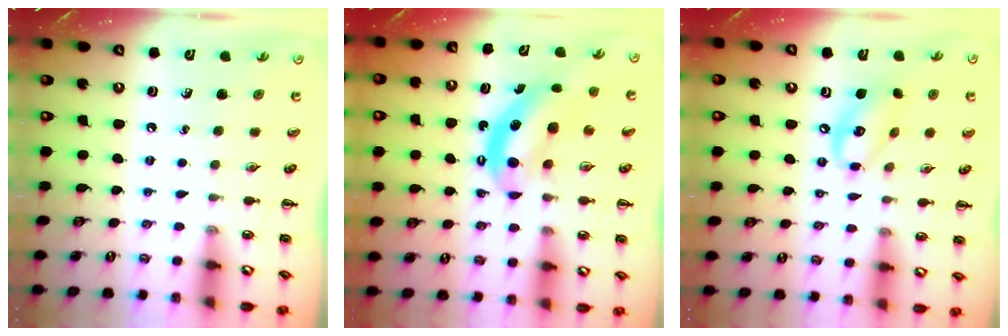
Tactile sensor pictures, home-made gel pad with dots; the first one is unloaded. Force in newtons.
{"total": 8.5, "press": 8.4, "slide": 1.5}
{"total": 12.6, "press": 12.3, "slide": 2.7}